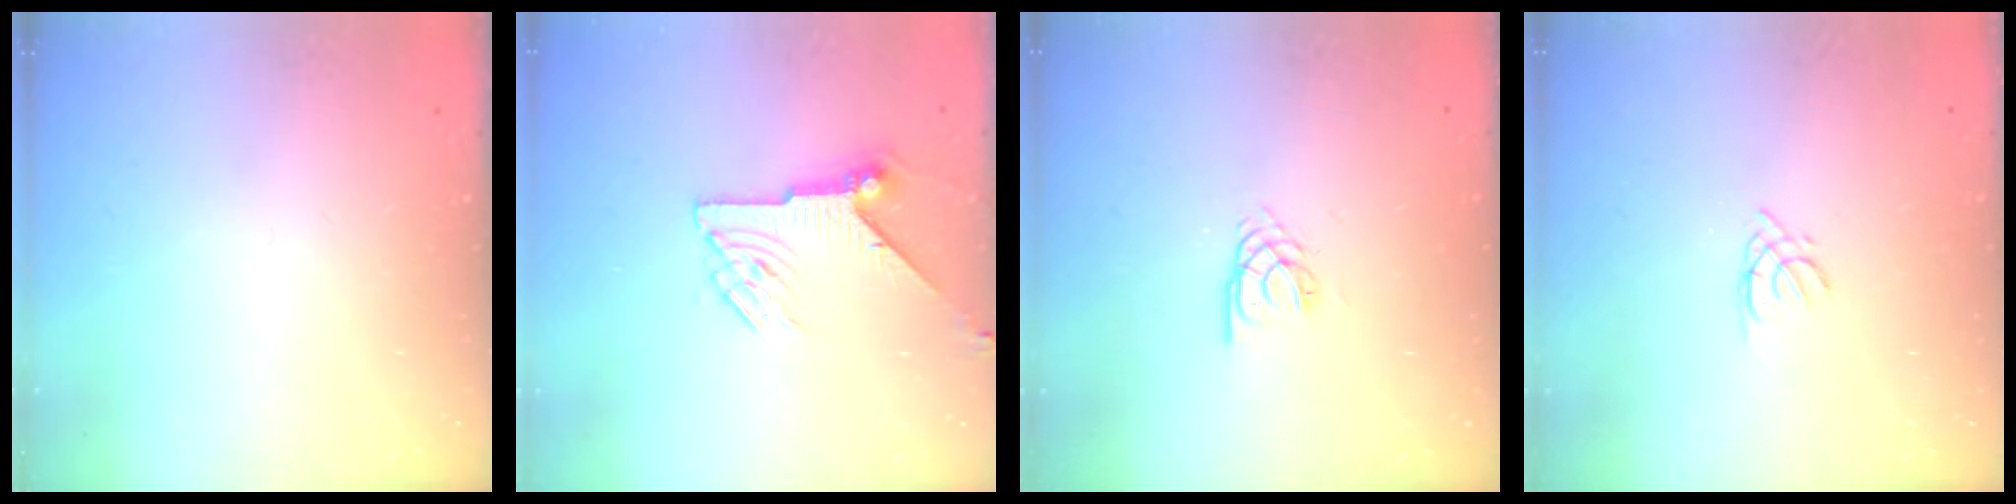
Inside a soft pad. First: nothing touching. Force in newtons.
{"total": 7.7, "press": 7.7, "slide": 0.2}
{"total": 3.2, "press": 3.2, "slide": 0.5}
{"total": 1.7, "press": 1.7, "slide": 0.3}